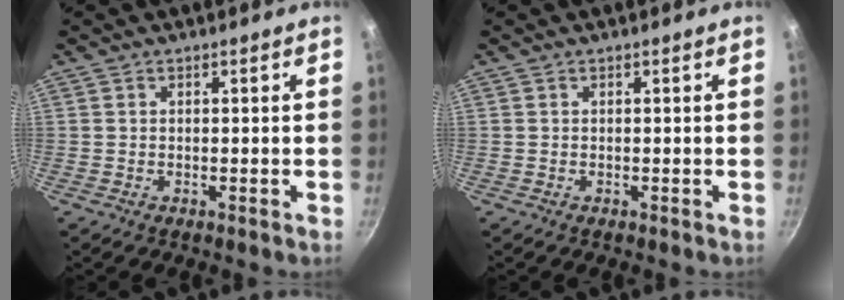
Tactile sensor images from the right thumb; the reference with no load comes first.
{"total": 0.0}